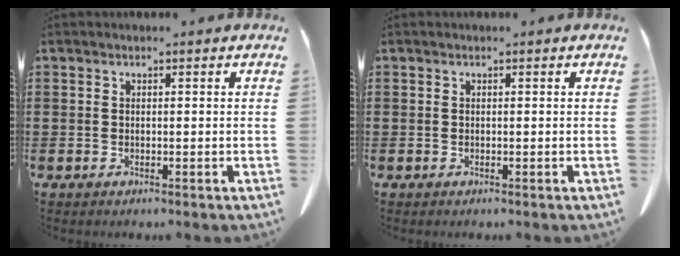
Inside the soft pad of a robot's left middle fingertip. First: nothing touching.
{"total": 0.0}